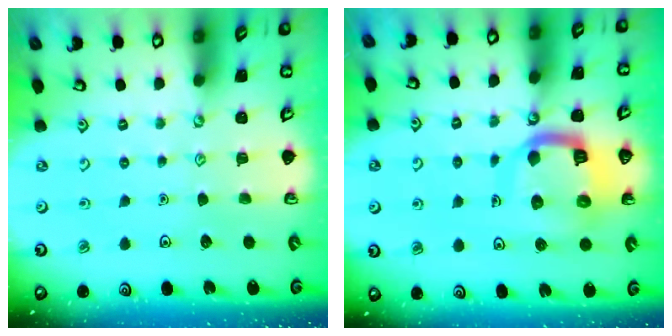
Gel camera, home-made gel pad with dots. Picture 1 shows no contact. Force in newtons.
{"total": 13.1, "press": 13.0, "slide": 1.5}